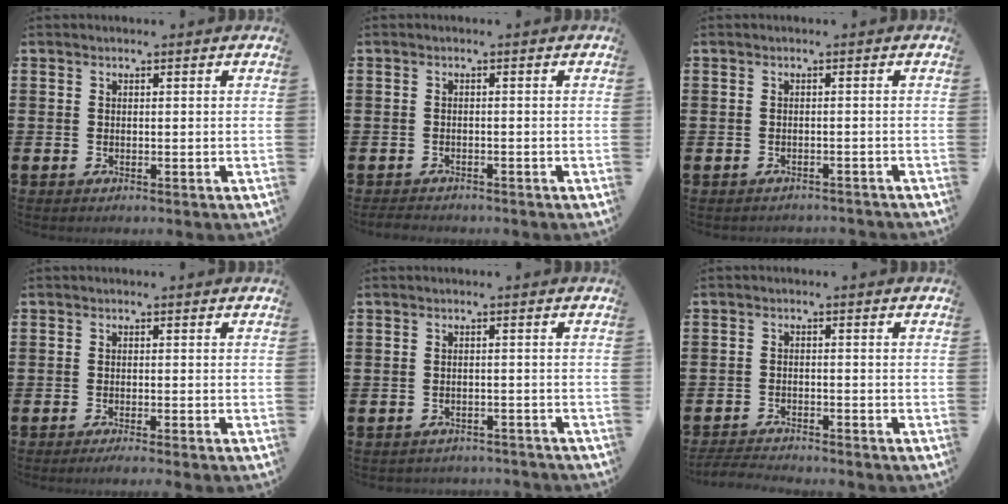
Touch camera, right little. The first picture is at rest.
{"total": 0.8, "force": [-0.8, 0.2, 0.1], "torque": [-0.005, 0.002, -0.017]}
{"total": 0.7, "force": [-0.7, 0.1, -0.1], "torque": [-0.002, 0.001, -0.014]}
{"total": 0.7, "force": [-0.5, 0.0, 0.6], "torque": [-0.007, 0.000, -0.009]}
{"total": 1.1, "force": [-1.0, 0.1, -0.2], "torque": [-0.002, 0.002, -0.023]}
{"total": 2.1, "force": [-2.1, 0.0, 0.2], "torque": [-0.004, 0.004, -0.044]}